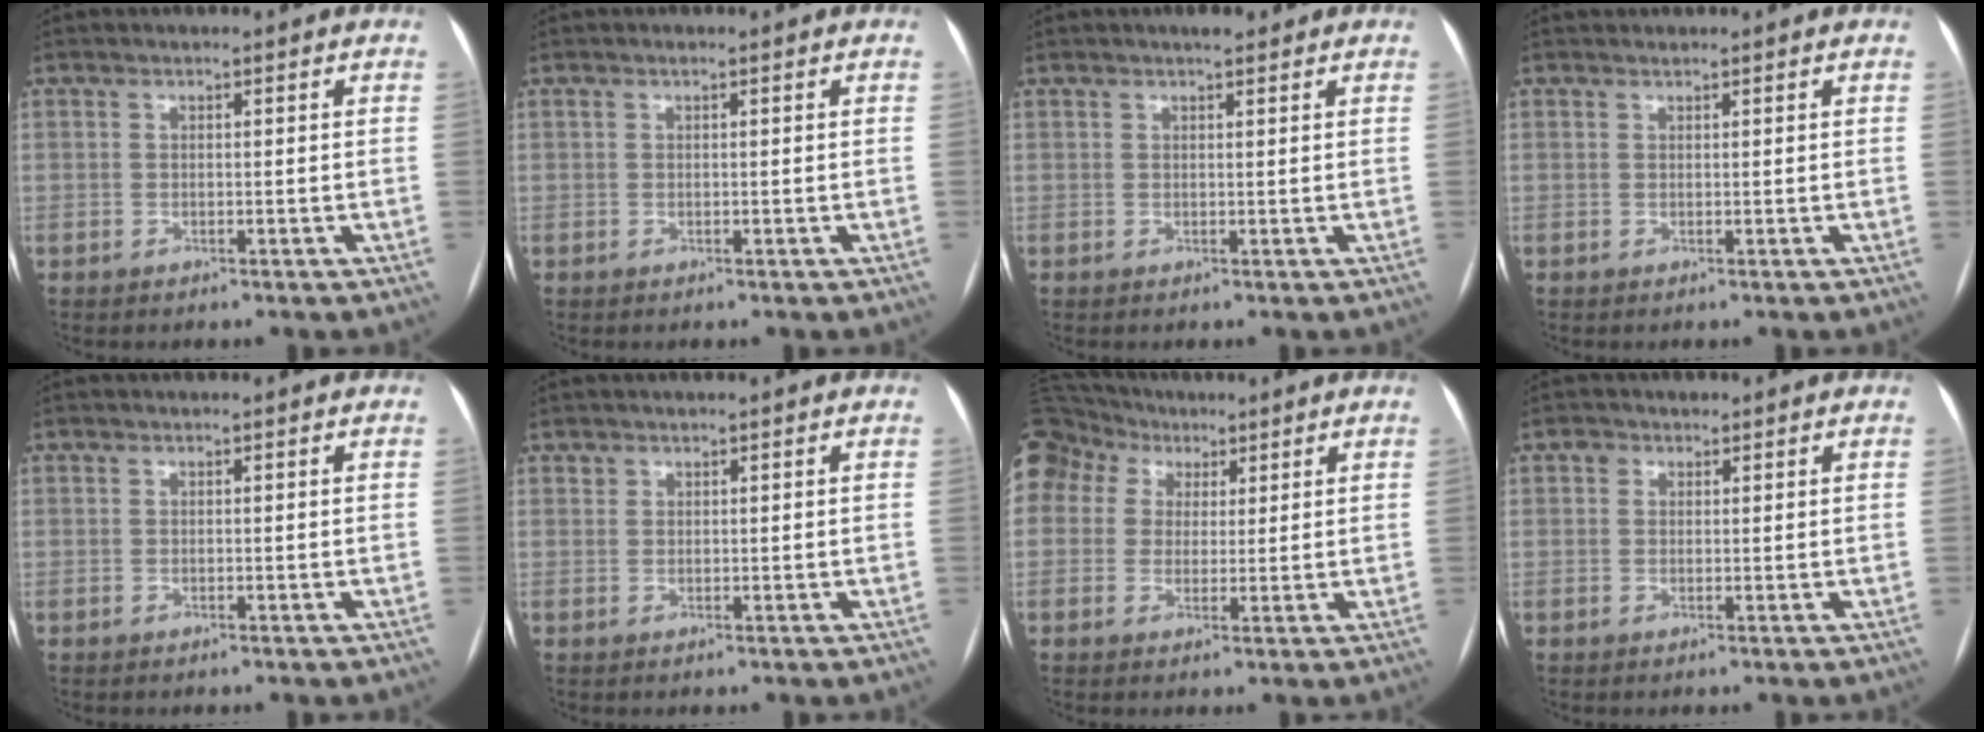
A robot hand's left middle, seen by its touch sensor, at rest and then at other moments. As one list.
[{"total": 0.0}, {"total": 2.0, "force": [1.5, 0.5, 1.1], "torque": [-0.020, 0.007, 0.022]}, {"total": 0.5, "force": [0.5, 0.1, 0.0], "torque": [-0.007, 0.010, 0.012]}, {"total": 0.0}, {"total": 0.6, "force": [0.5, 0.4, 0.0], "torque": [0.003, 0.004, 0.007]}, {"total": 17.9, "force": [8.2, 14.5, 6.6], "torque": [-0.216, 0.098, 0.164]}, {"total": 1.4, "force": [0.7, 1.2, 0.2], "torque": [0.000, 0.005, 0.006]}]